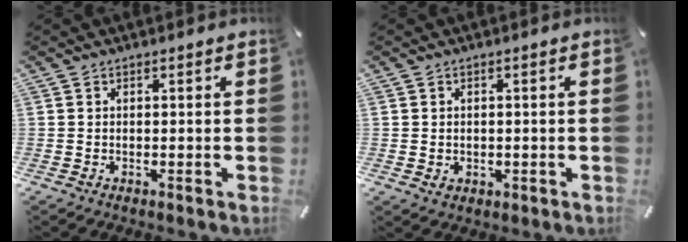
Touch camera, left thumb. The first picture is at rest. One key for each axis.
{"total": 1.6, "fx": -0.2, "fy": 1.5, "fz": 0.5, "tx": -0.003, "ty": 0.002, "tz": -0.007}